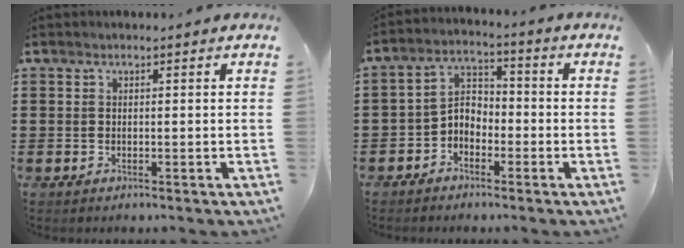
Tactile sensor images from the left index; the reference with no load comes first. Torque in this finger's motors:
{"motor_torque": [0.65, 1.43, 0.05, 0.02]}